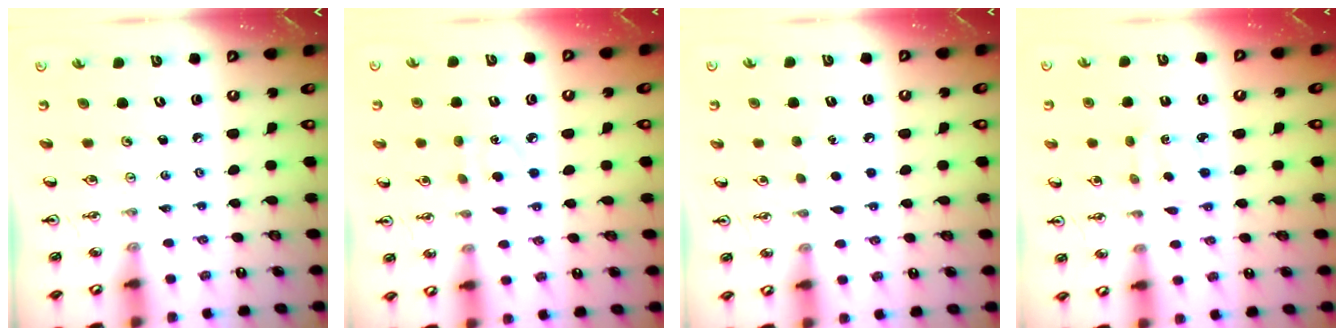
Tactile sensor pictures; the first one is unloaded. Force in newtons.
{"total": 5.3, "press": 5.3, "slide": 0.6}
{"total": 4.7, "press": 4.6, "slide": 0.5}
{"total": 1.8, "press": 1.7, "slide": 0.7}